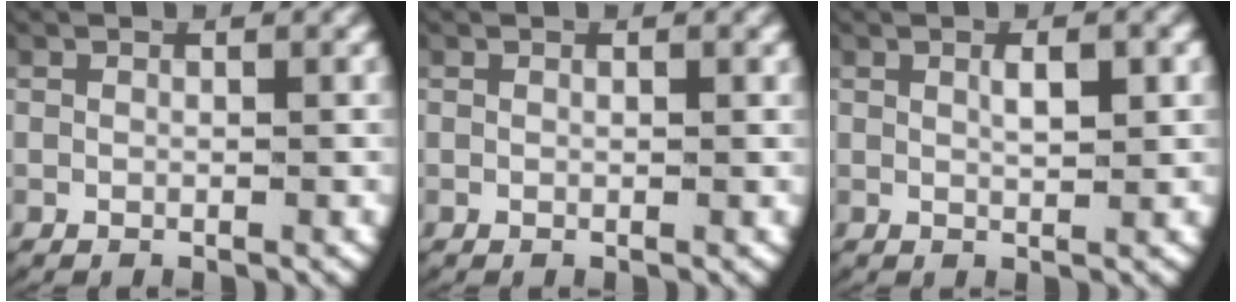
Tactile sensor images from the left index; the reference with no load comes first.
{"total": 0.0}
{"total": 1.9, "force": [0.5, 0.5, 1.7], "torque": [-0.026, -0.003, 0.013]}